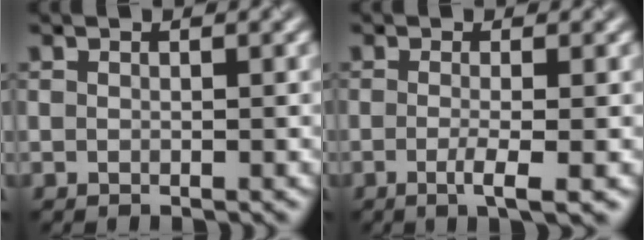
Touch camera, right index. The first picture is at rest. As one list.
[{"total": 2.8, "force": [-0.7, 0.8, 2.6], "torque": [-0.043, -0.004, -0.014]}]